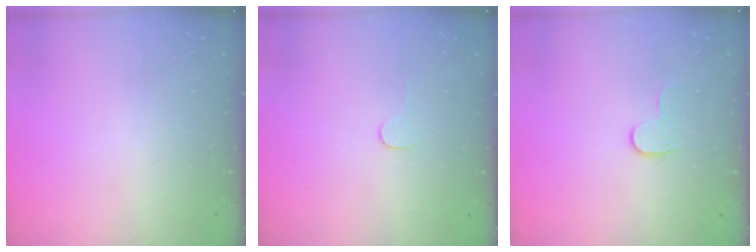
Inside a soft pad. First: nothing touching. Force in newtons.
{"total": 2.7, "press": 2.7, "slide": 0.2}
{"total": 5.8, "press": 5.8, "slide": 0.5}